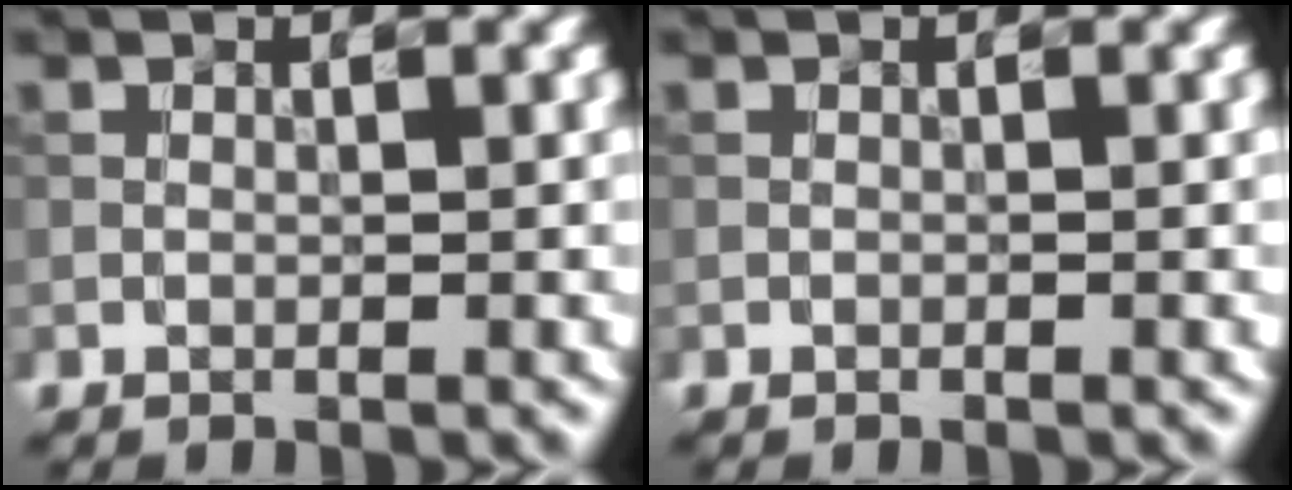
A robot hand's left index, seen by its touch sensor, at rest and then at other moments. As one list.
[{"total": 0.0}]